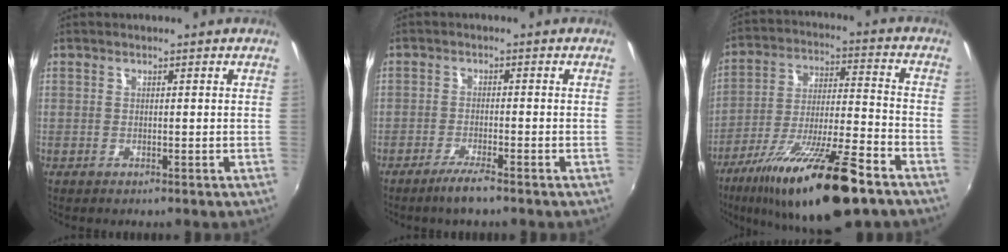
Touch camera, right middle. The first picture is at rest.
{"total": 3.6, "force": [-2.8, 0.0, 2.2], "torque": [-0.060, -0.007, -0.056]}
{"total": 22.1, "force": [-14.8, 3.9, 16.0], "torque": [-0.289, -0.034, -0.246]}